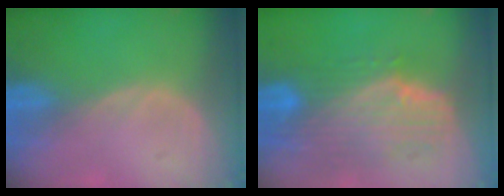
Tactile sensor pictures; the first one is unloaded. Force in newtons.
{"total": 10.2, "press": 9.0, "slide": 4.8}